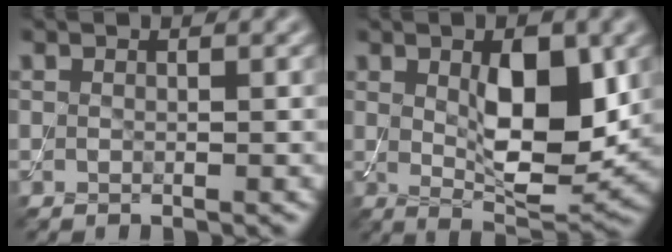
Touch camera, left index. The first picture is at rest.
{"total": 8.0, "force": [1.1, 3.5, 7.1], "torque": [-0.112, -0.009, 0.025]}